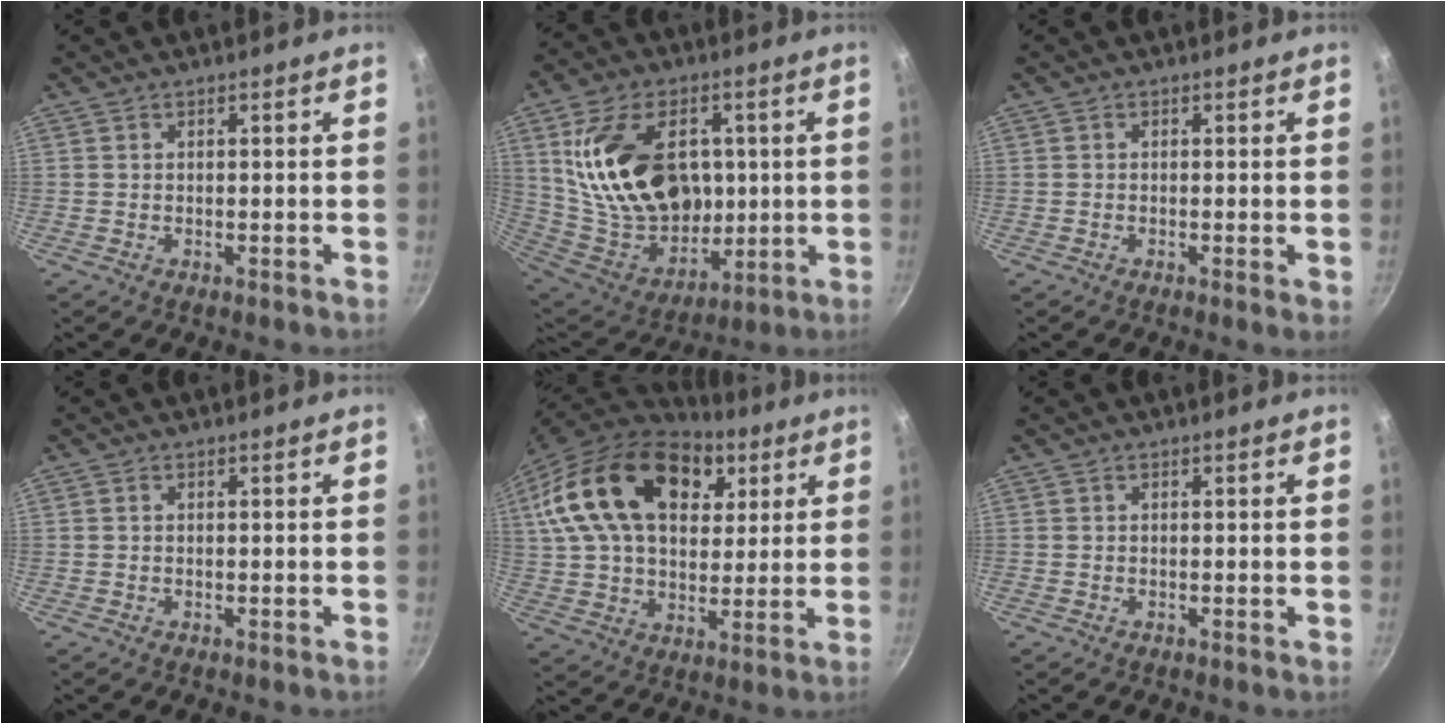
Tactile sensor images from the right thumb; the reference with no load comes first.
{"total": 24.7, "force": [5.0, 16.9, 17.3], "torque": [-0.274, -0.017, 0.108]}
{"total": 1.4, "force": [-0.3, 0.2, 1.3], "torque": [-0.020, -0.003, -0.007]}
{"total": 0.0}
{"total": 26.2, "force": [9.9, 16.6, 17.7], "torque": [-0.292, -0.001, 0.164]}
{"total": 0.0}